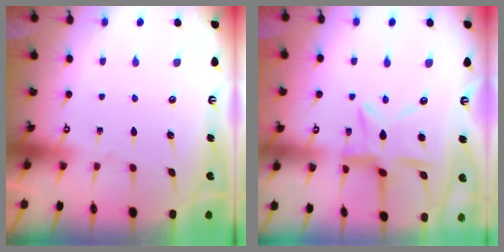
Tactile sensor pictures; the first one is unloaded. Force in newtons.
{"total": 10.4, "press": 10.3, "slide": 0.9}